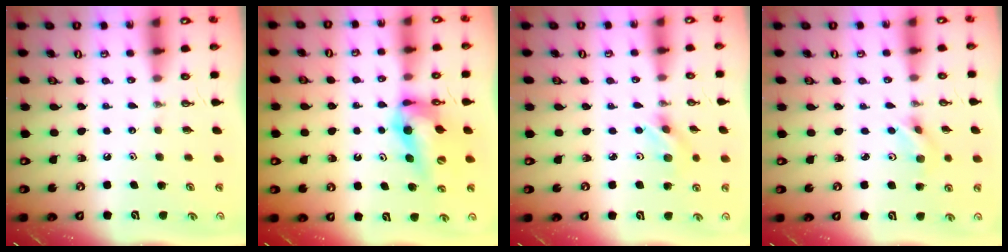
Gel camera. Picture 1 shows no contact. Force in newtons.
{"total": 11.6, "press": 11.6, "slide": 1.0}
{"total": 2.7, "press": 2.7, "slide": 0.3}
{"total": 3.3, "press": 3.2, "slide": 1.1}